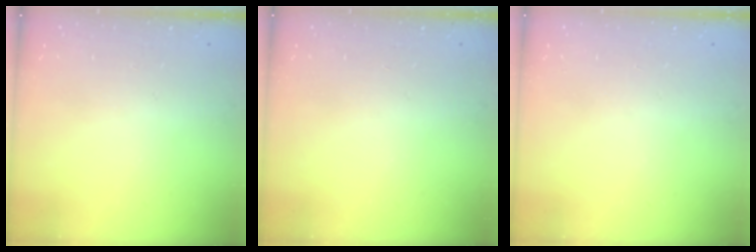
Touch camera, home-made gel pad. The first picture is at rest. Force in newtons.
{"total": 0.0}
{"total": 0.0}